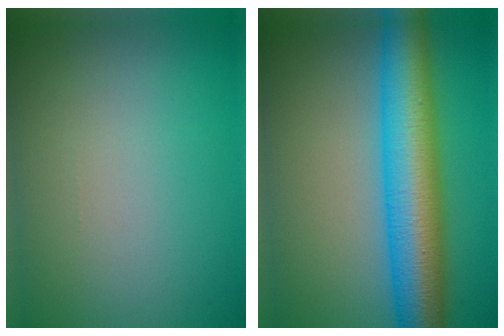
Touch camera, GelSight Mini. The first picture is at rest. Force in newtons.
{"total": 9.7, "press": 9.7, "slide": 0.1}